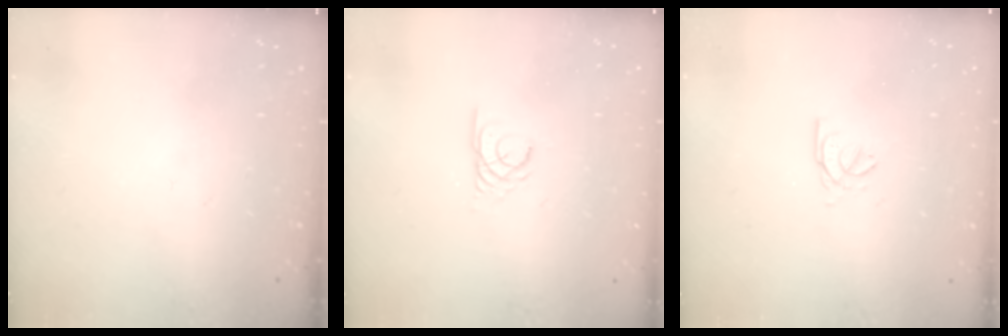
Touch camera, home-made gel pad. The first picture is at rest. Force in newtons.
{"total": 2.3, "press": 2.3, "slide": 0.1}
{"total": 2.7, "press": 2.7, "slide": 0.4}